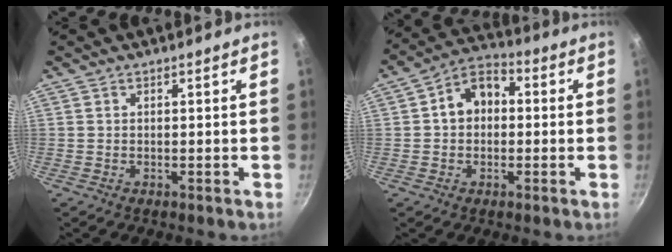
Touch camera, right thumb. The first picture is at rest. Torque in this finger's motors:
{"motor_torque": [-0.60, 0.43, 0.12, -0.01, 0.09]}